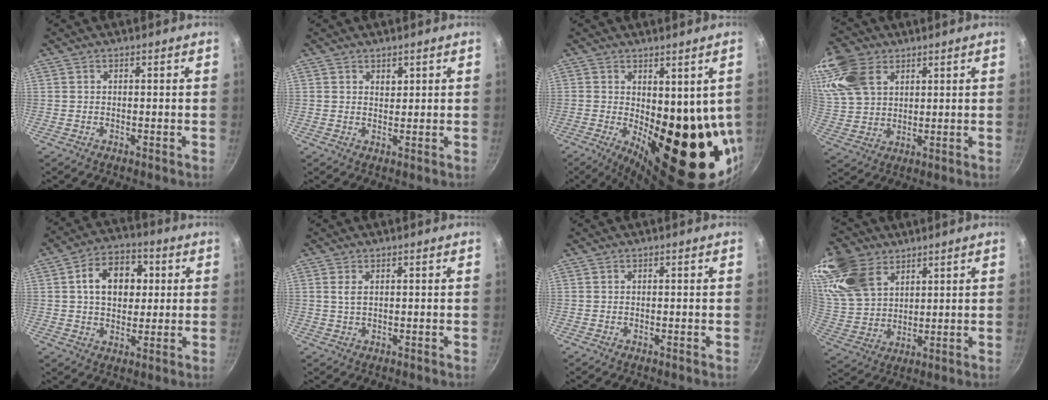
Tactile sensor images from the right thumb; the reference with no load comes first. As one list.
[{"total": 1.5, "force": [0.9, 1.0, 0.6], "torque": [-0.002, -0.006, 0.013]}, {"total": 19.6, "force": [-1.2, 9.0, 17.3], "torque": [-0.199, -0.037, 0.003]}, {"total": 13.8, "force": [6.6, 9.3, 7.7], "torque": [-0.153, -0.011, 0.134]}, {"total": 12.1, "force": [2.4, 8.6, 8.1], "torque": [-0.095, 0.010, 0.029]}, {"total": 1.8, "force": [0.6, 0.9, 1.5], "torque": [-0.029, -0.003, 0.013]}, {"total": 0.0}, {"total": 19.3, "force": [10.8, 12.7, 9.6], "torque": [-0.208, -0.011, 0.220]}]